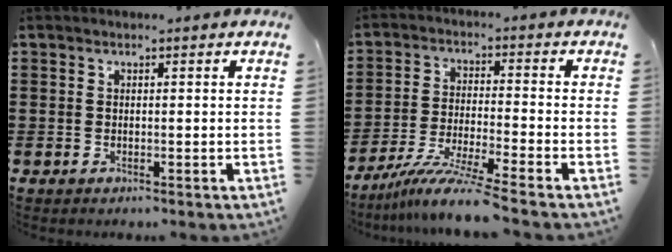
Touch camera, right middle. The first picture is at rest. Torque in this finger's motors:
{"motor_torque": [1.58, -0.56, 0.43, 0.18]}